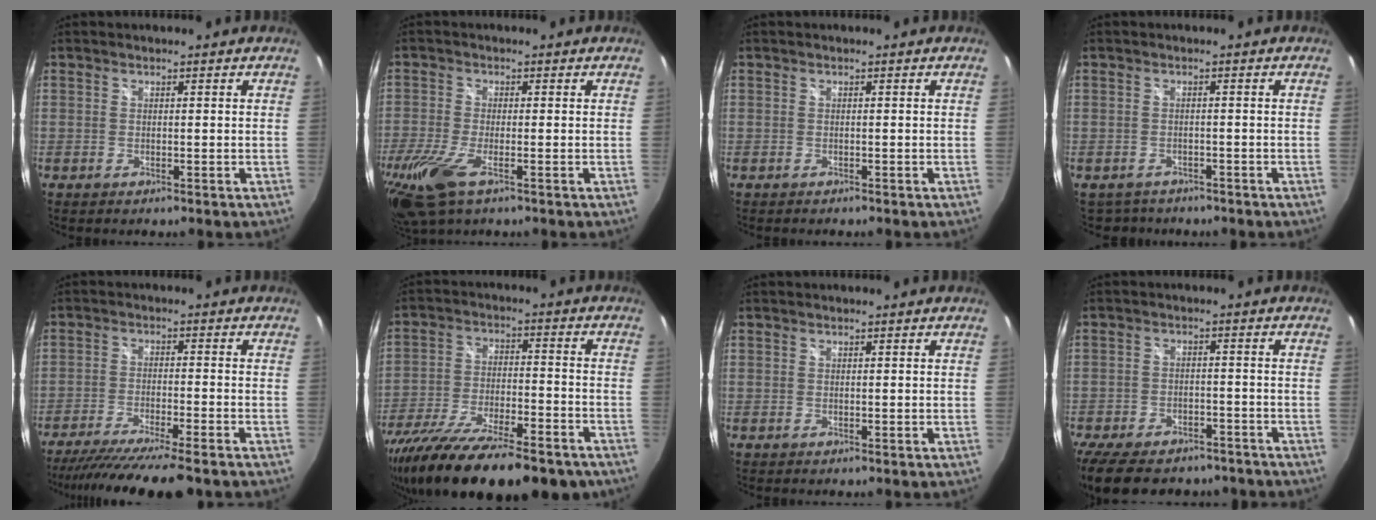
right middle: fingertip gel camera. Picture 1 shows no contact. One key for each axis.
{"total": 12.9, "fx": -7.1, "fy": 4.5, "fz": 9.8, "tx": -0.229, "ty": -0.054, "tz": -0.133}
{"total": 0.7, "fx": -0.7, "fy": 0.2, "fz": 0.2, "tx": -0.004, "ty": -0.004, "tz": -0.012}
{"total": 4.0, "fx": -3.2, "fy": 2.3, "fz": 0.2, "tx": -0.012, "ty": -0.004, "tz": -0.047}
{"total": 14.8, "fx": -12.8, "fy": 0.3, "fz": 7.5, "tx": -0.150, "ty": -0.036, "tz": -0.205}
{"total": 27.7, "fx": -20.8, "fy": 8.8, "fz": 16.1, "tx": -0.306, "ty": -0.069, "tz": -0.316}
{"total": 0.0}
{"total": 18.8, "fx": -14.4, "fy": 8.6, "fz": 8.5, "tx": -0.199, "ty": -0.019, "tz": -0.207}